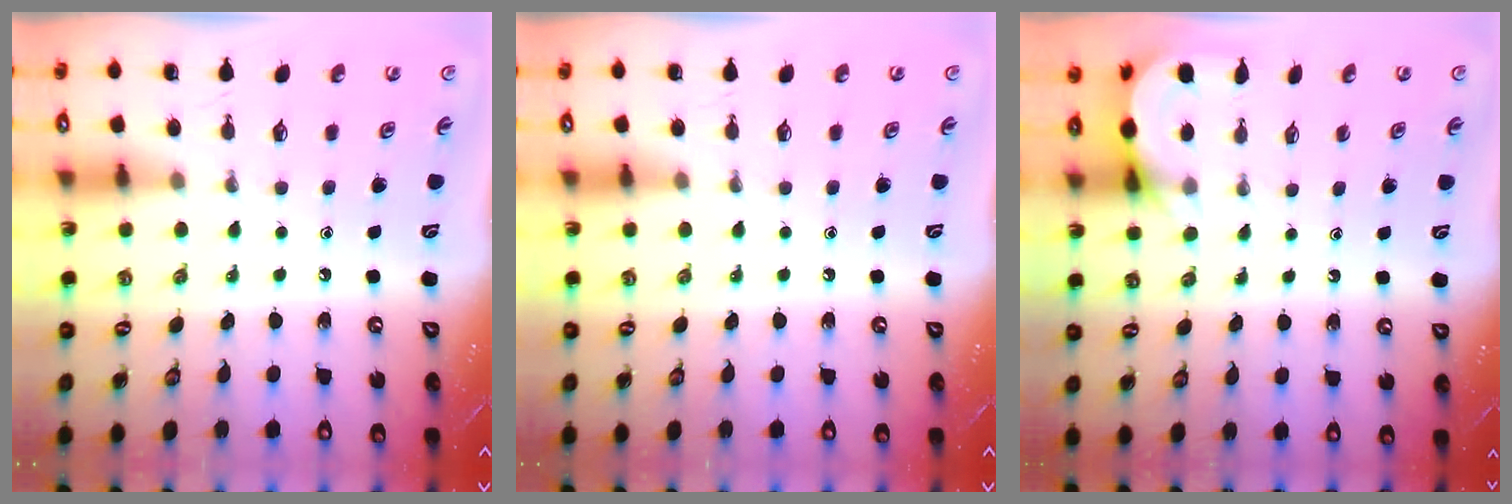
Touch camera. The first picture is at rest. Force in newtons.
{"total": 0.0}
{"total": 4.0, "press": 3.9, "slide": 0.6}